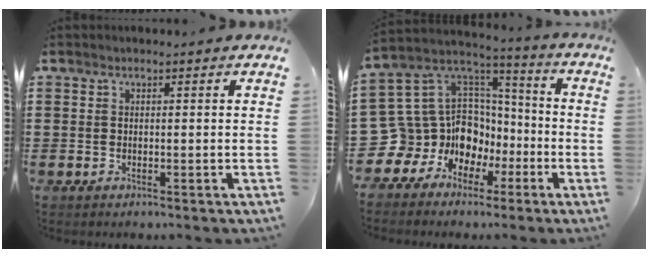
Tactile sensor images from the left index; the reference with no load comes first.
{"total": 12.3, "force": [-3.7, 11.4, 2.7], "torque": [-0.101, -0.025, -0.042]}